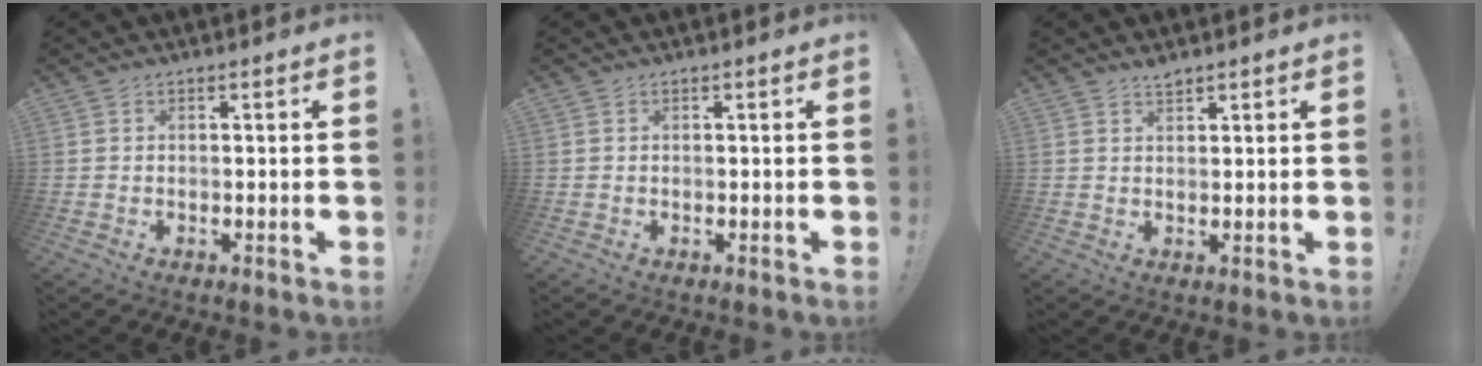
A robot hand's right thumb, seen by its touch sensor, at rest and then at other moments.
{"total": 0.0}
{"total": 1.7, "force": [1.6, 0.3, 0.4], "torque": [-0.001, -0.011, 0.028]}